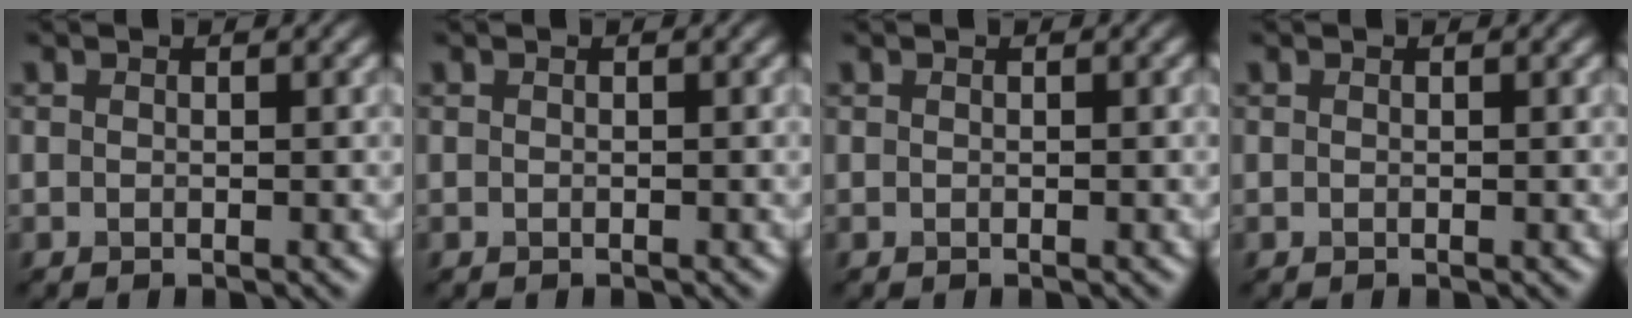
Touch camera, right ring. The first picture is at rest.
{"total": 0.5, "force": [-0.3, -0.3, -0.4], "torque": [-0.001, -0.006, -0.001]}
{"total": 0.0}
{"total": 0.0}